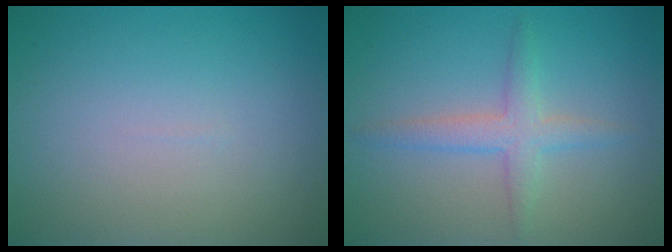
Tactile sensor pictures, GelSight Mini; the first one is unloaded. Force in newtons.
{"total": 2.6, "press": 2.6, "slide": 0.1}